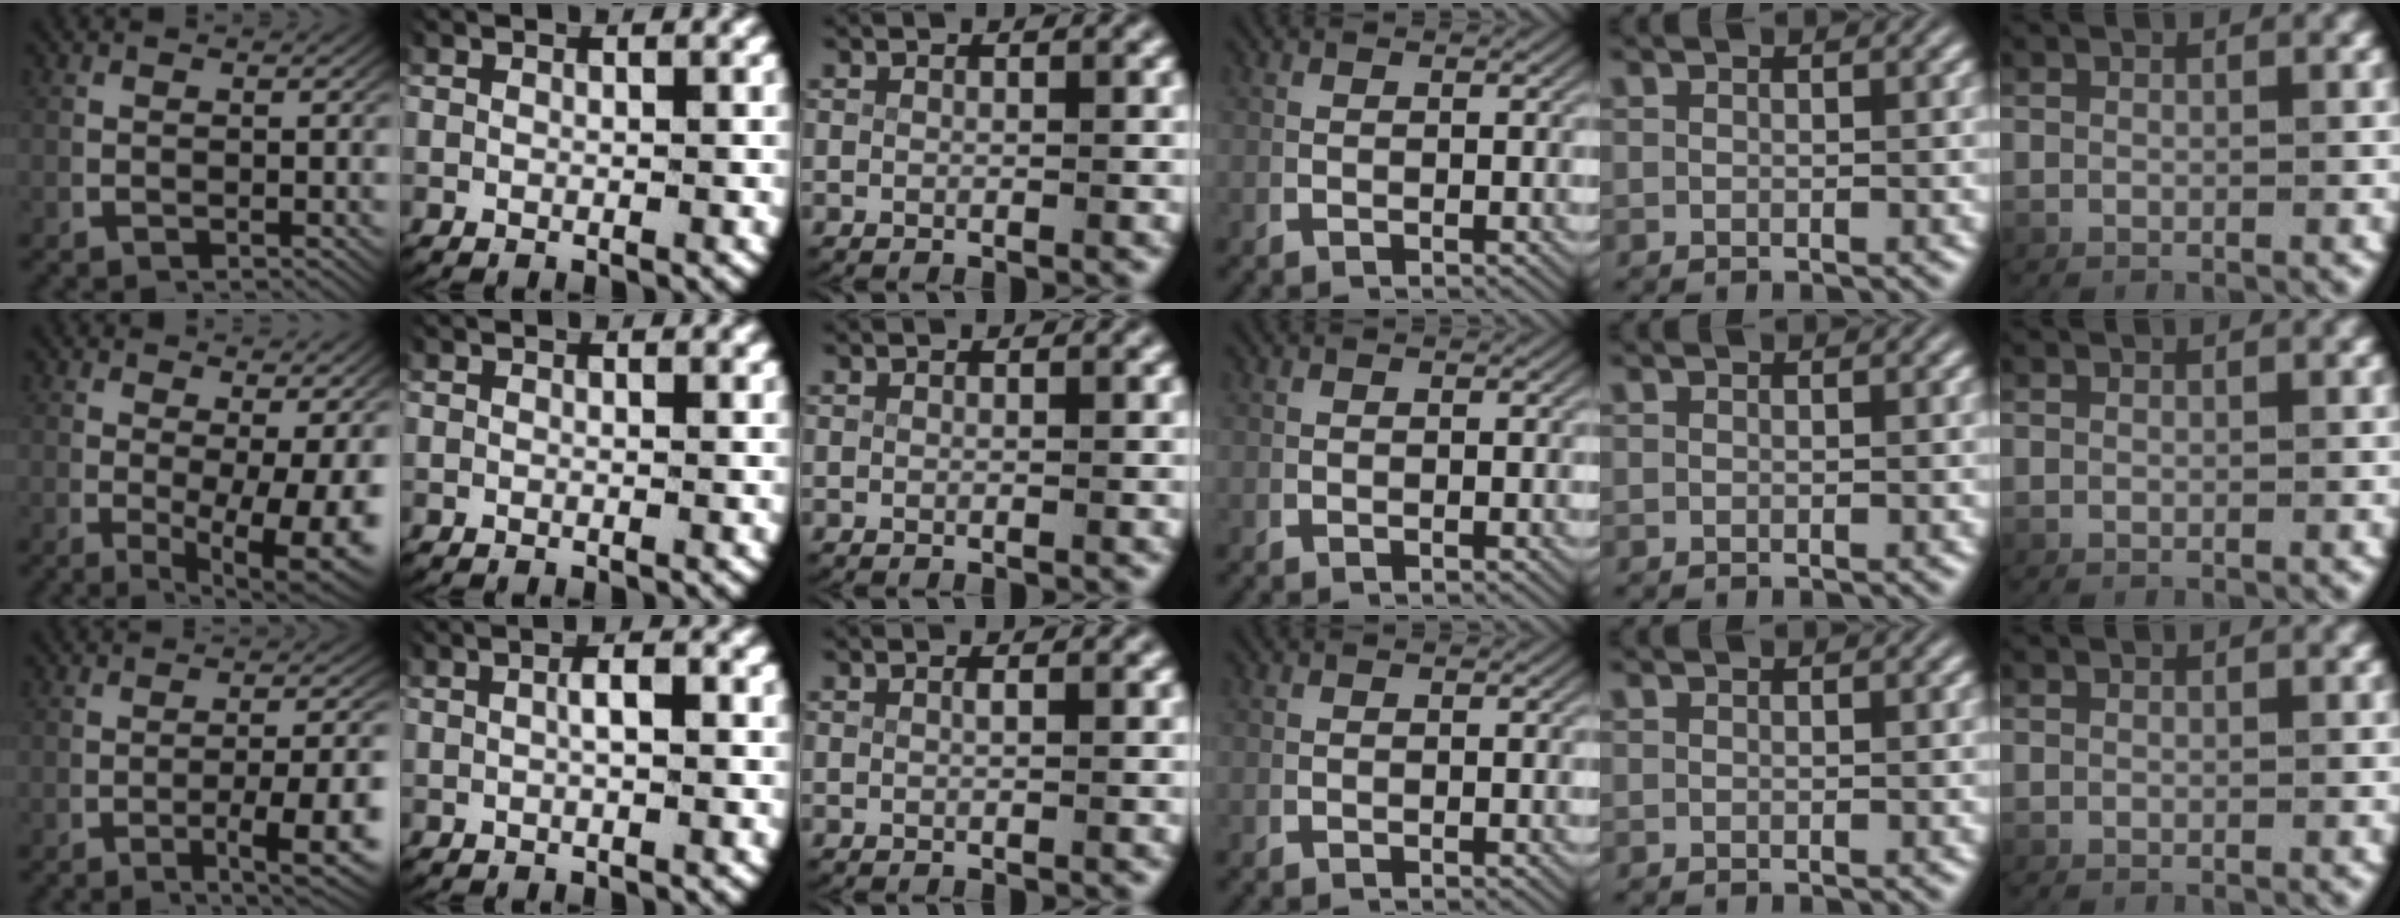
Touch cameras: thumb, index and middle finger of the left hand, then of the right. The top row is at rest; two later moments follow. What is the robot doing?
{"motion": "lift_and_place", "object": "map"}